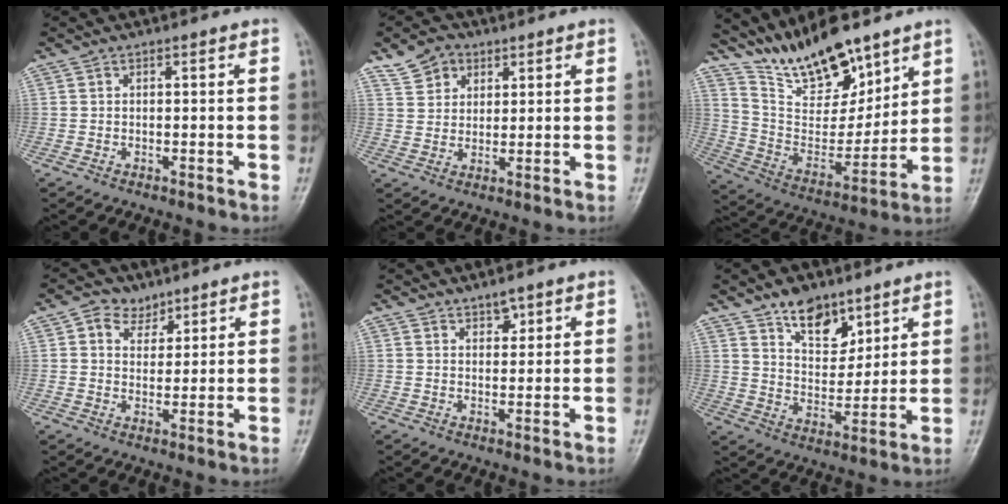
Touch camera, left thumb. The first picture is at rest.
{"total": 6.2, "force": [3.6, 4.6, 2.1], "torque": [-0.012, -0.011, 0.066]}
{"total": 16.7, "force": [13.1, 5.9, 8.5], "torque": [-0.106, -0.075, 0.248]}
{"total": 5.0, "force": [2.9, 3.7, 1.5], "torque": [-0.002, -0.014, 0.047]}
{"total": 2.4, "force": [1.7, 1.2, 1.2], "torque": [-0.007, -0.011, 0.028]}
{"total": 9.7, "force": [6.6, 5.2, 4.9], "torque": [-0.047, -0.048, 0.118]}